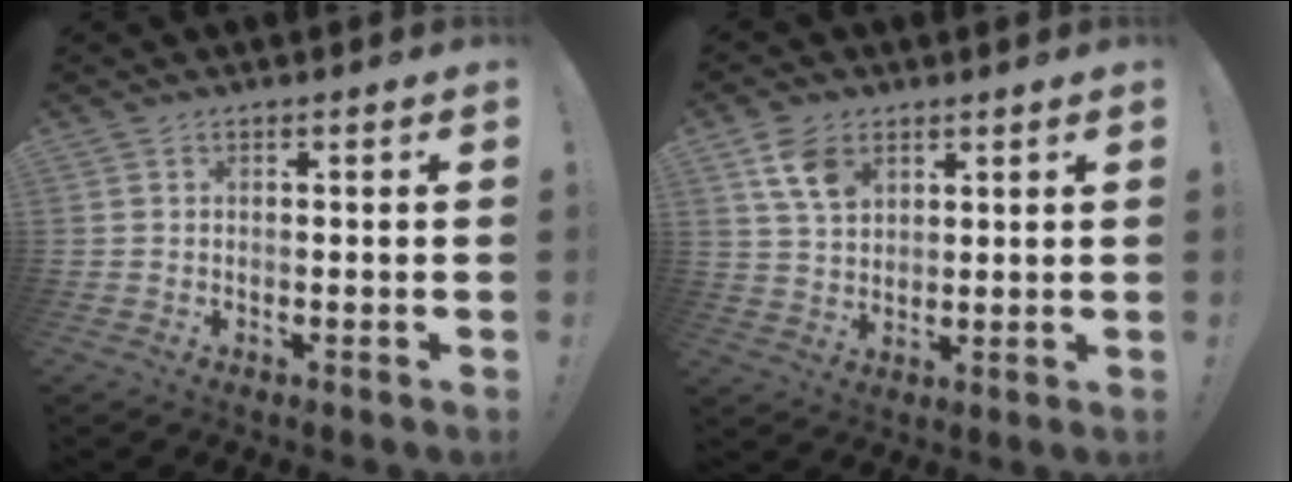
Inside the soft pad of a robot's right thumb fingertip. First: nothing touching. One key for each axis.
{"total": 8.7, "fx": 4.6, "fy": 5.6, "fz": 4.8, "tx": -0.086, "ty": -0.009, "tz": 0.092}